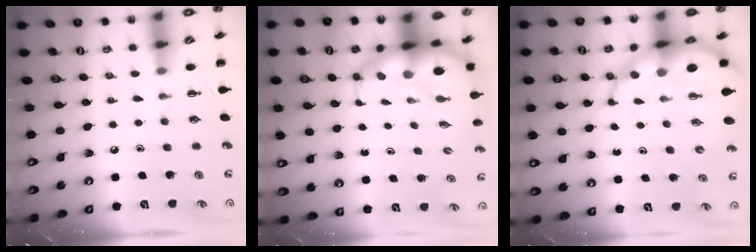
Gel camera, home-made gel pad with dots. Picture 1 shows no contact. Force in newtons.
{"total": 7.5, "press": 7.2, "slide": 2.1}
{"total": 9.7, "press": 9.3, "slide": 2.9}